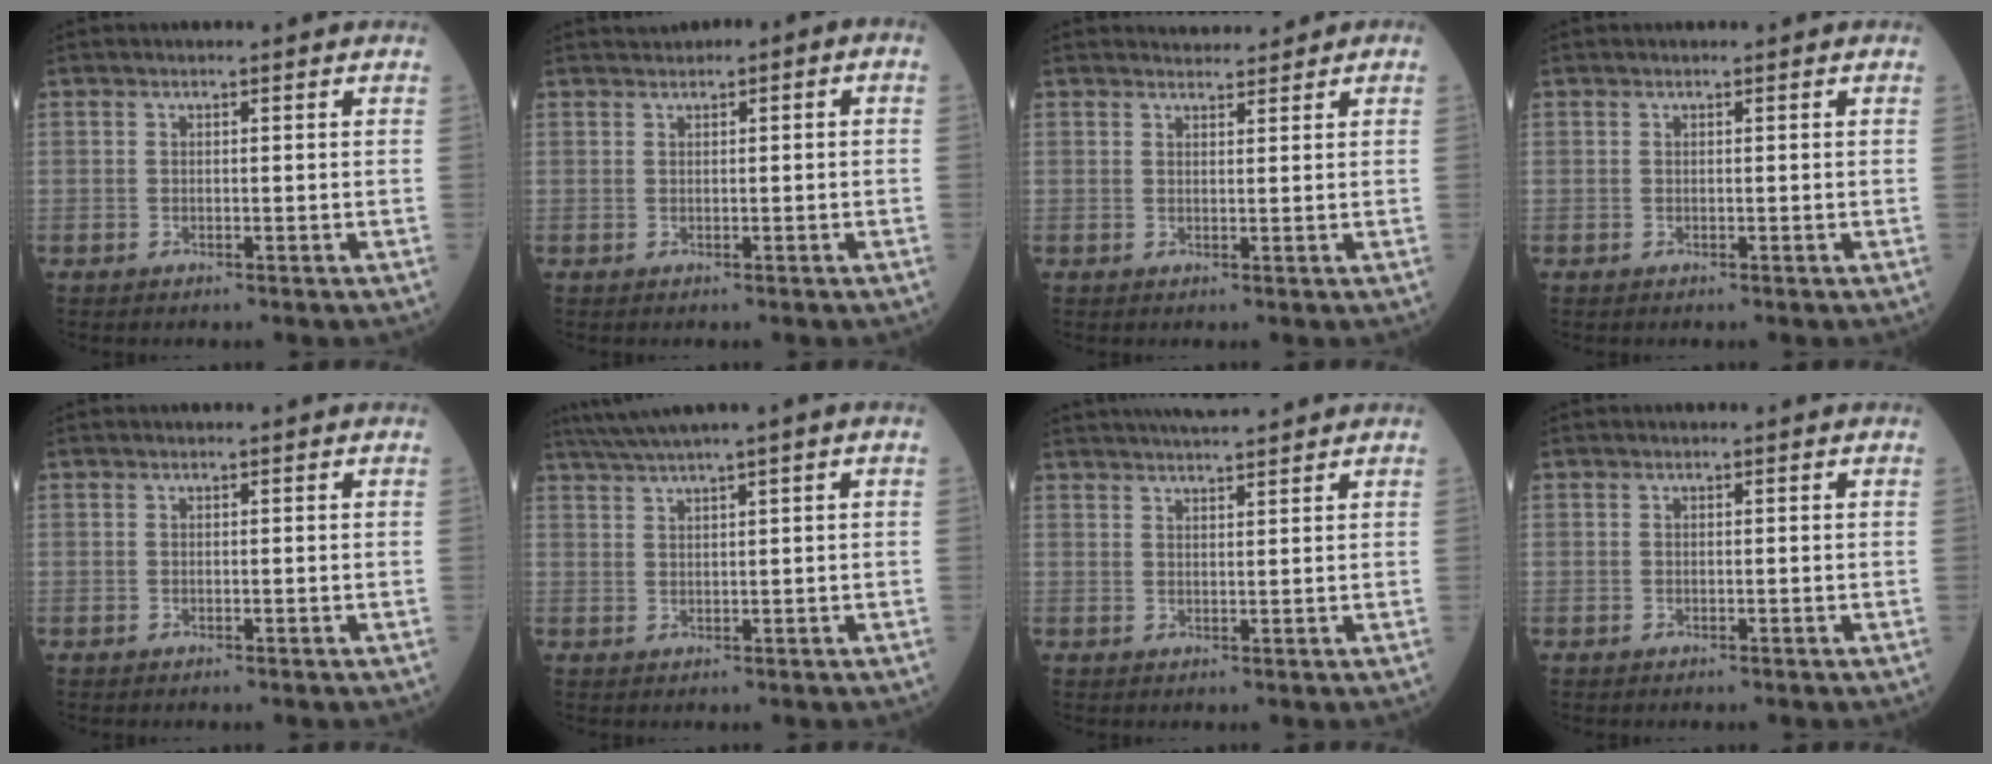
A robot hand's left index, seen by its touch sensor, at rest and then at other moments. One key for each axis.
{"total": 1.8, "fx": 0.6, "fy": 0.8, "fz": 1.5, "tx": -0.029, "ty": 0.022, "tz": 0.012}
{"total": 2.6, "fx": 2.5, "fy": 0.5, "fz": 0.2, "tx": -0.005, "ty": 0.014, "tz": 0.041}
{"total": 0.0}
{"total": 0.0}
{"total": 5.4, "fx": 4.0, "fy": -1.0, "fz": 3.6, "tx": -0.075, "ty": 0.021, "tz": 0.077}
{"total": 7.6, "fx": 6.9, "fy": 0.5, "fz": 3.1, "tx": -0.052, "ty": 0.027, "tz": 0.102}
{"total": 0.0}